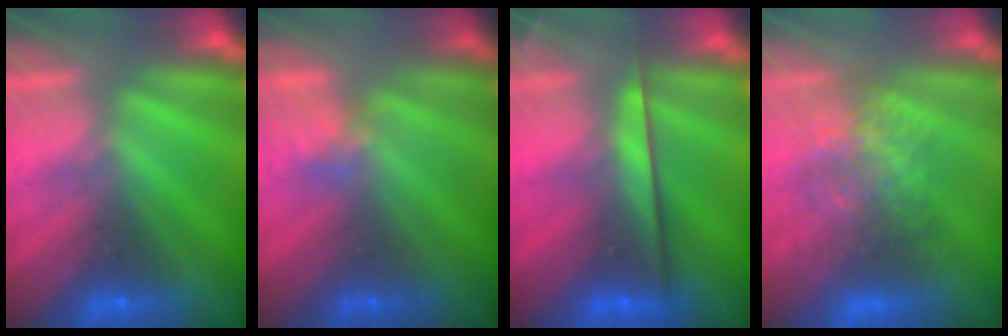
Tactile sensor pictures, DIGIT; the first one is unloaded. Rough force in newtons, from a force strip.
{"total": 2.3}
{"total": 2.4}
{"total": 3.6}